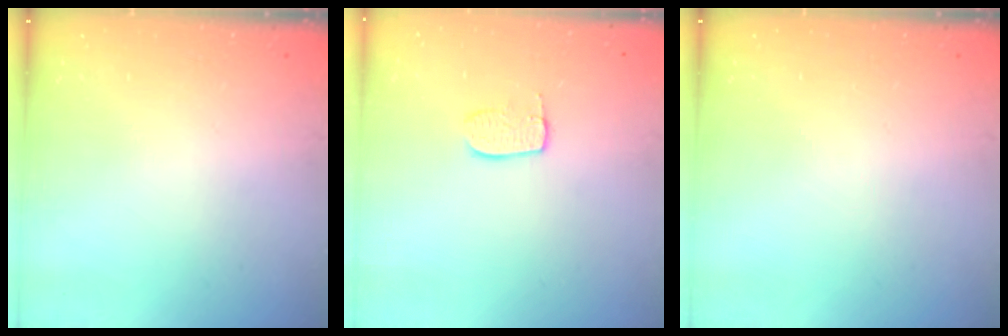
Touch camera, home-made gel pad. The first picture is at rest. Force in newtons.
{"total": 7.1, "press": 7.0, "slide": 0.4}
{"total": 0.0}